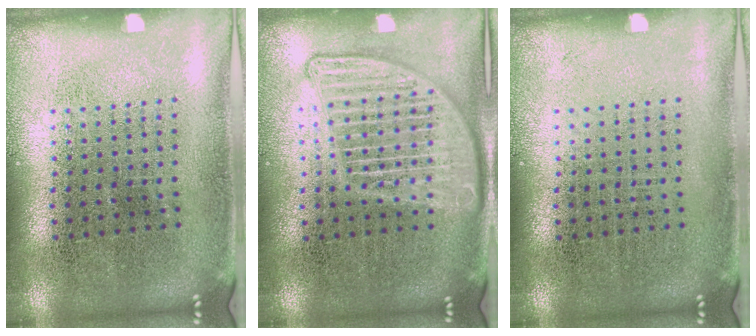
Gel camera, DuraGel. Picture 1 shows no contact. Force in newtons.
{"total": 2.3, "press": 2.3, "slide": 0.2}
{"total": 0.0}